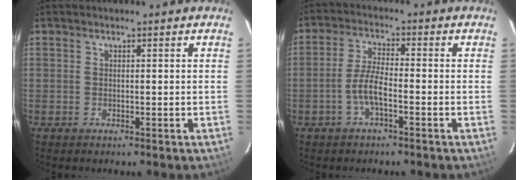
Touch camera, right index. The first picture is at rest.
{"total": 4.9, "force": [-2.2, 1.0, 4.3], "torque": [-0.094, 0.008, -0.044]}